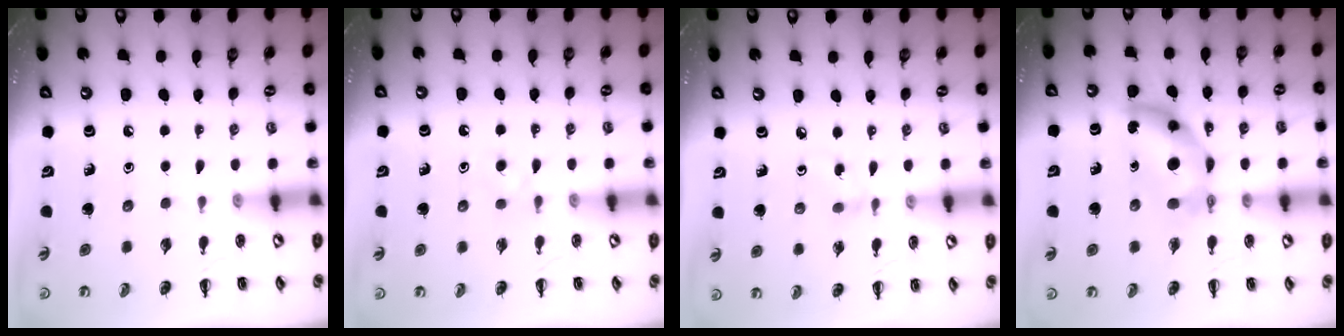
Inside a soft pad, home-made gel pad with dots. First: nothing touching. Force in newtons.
{"total": 3.1, "press": 2.8, "slide": 1.2}
{"total": 3.6, "press": 3.4, "slide": 1.4}
{"total": 8.6, "press": 8.4, "slide": 1.7}